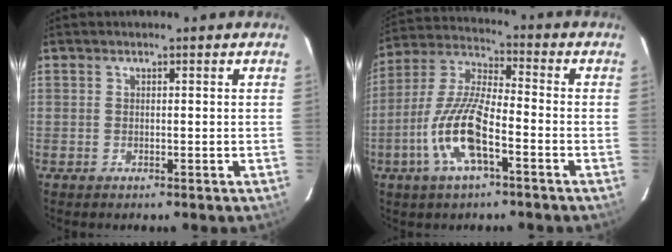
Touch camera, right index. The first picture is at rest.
{"total": 13.1, "force": [-5.4, 3.5, 11.4], "torque": [-0.244, -0.004, -0.109]}